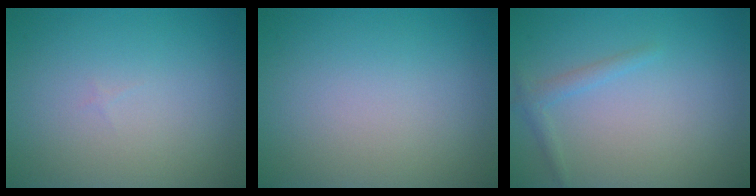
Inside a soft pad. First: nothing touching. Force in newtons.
{"total": 0.0}
{"total": 1.3, "press": 1.3, "slide": 0.1}